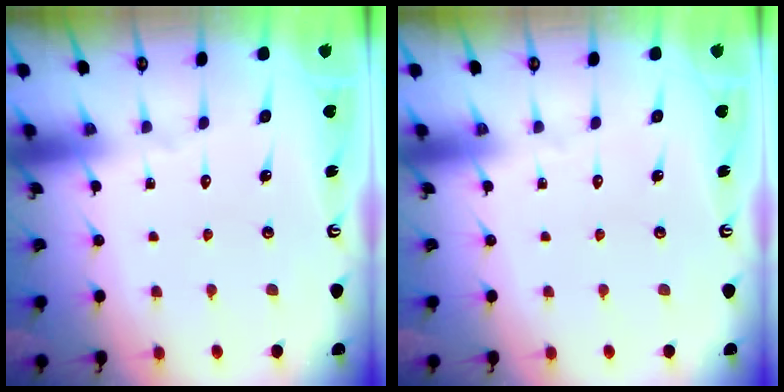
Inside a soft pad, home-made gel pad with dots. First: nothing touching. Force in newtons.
{"total": 0.0}